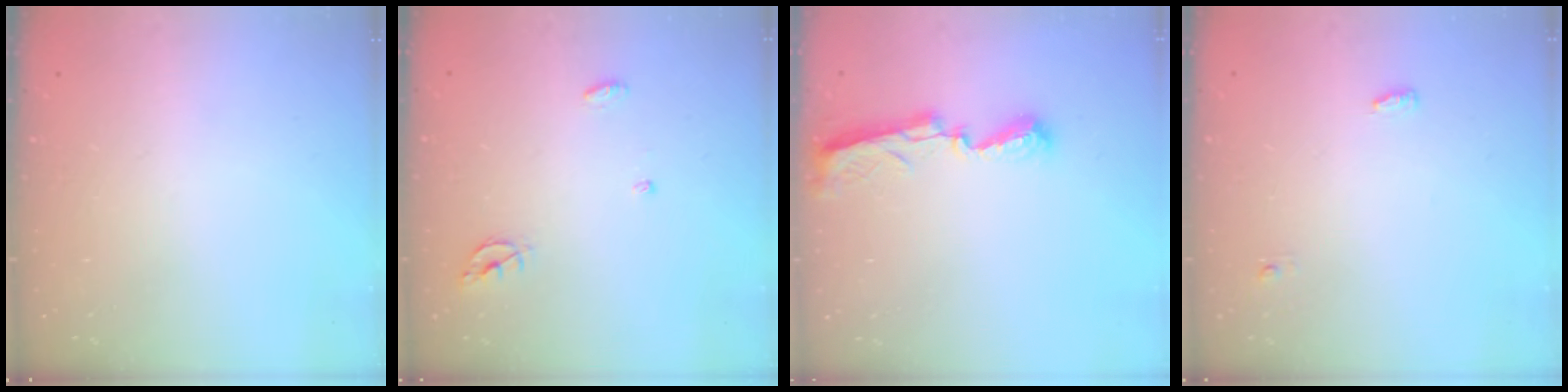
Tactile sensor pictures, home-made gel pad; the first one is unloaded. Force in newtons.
{"total": 4.2, "press": 4.2, "slide": 0.3}
{"total": 8.0, "press": 8.0, "slide": 0.4}
{"total": 3.5, "press": 3.4, "slide": 1.0}